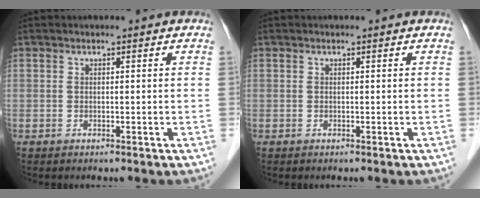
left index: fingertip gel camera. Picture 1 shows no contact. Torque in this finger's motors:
{"motor_torque": [-0.01, 0.01, 0.01, 0.00]}